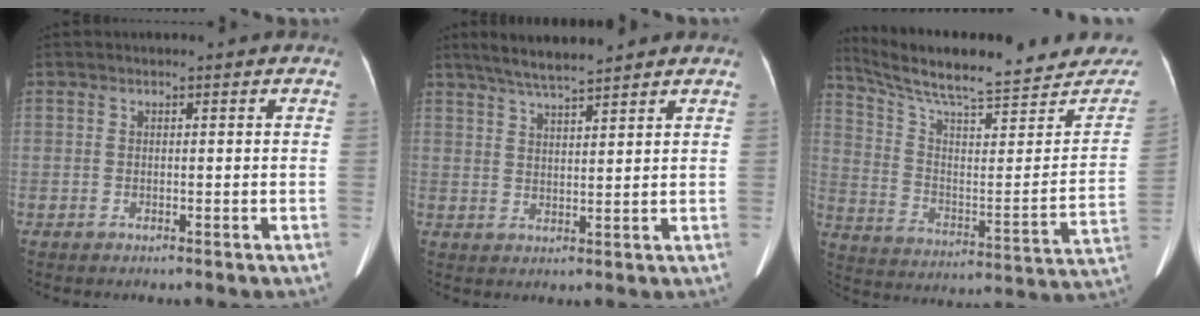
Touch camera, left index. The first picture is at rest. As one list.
[{"total": 7.2, "force": [6.2, 0.3, 3.6], "torque": [-0.063, 0.022, 0.107]}, {"total": 26.1, "force": [23.5, 3.9, 10.6], "torque": [-0.173, -0.058, 0.324]}]